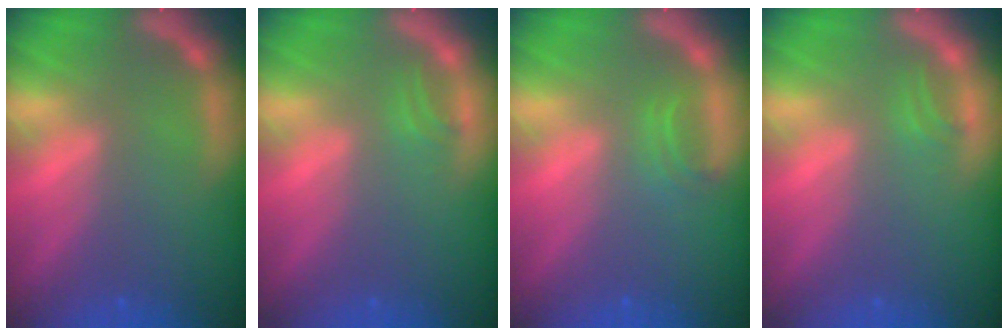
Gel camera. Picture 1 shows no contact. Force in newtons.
{"total": 0.9}
{"total": 1.4}
{"total": 0.9}